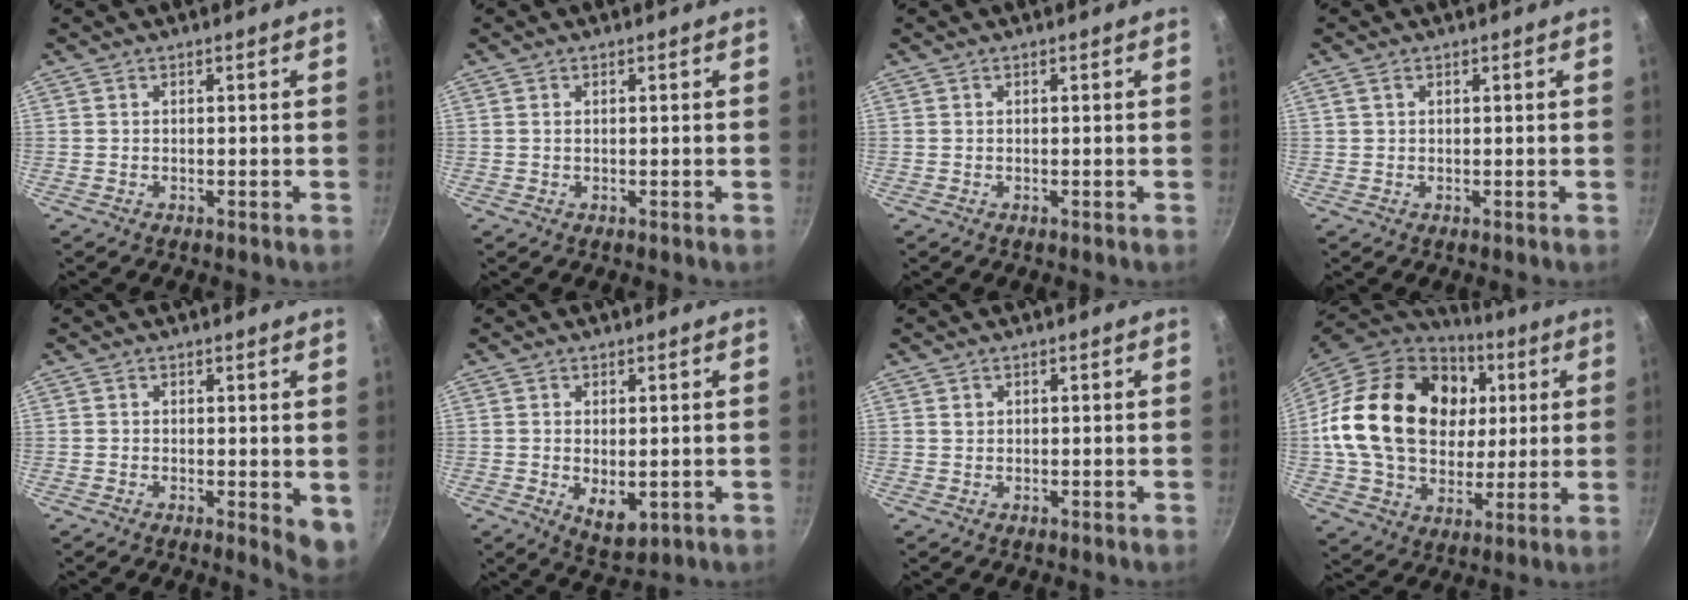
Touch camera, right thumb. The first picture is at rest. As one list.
[{"total": 0.6, "force": [0.2, 0.3, 0.4], "torque": [-0.009, 0.001, 0.002]}, {"total": 0.0}, {"total": 1.1, "force": [0.5, 0.7, 0.7], "torque": [-0.014, 0.002, 0.010]}, {"total": 4.3, "force": [-0.1, 2.1, 3.8], "torque": [-0.043, -0.010, -0.002]}, {"total": 5.7, "force": [-0.7, 3.1, 4.7], "torque": [-0.069, -0.016, 0.000]}, {"total": 0.9, "force": [0.4, 0.8, 0.3], "torque": [-0.001, 0.002, 0.006]}, {"total": 27.4, "force": [5.1, 20.3, 17.6], "torque": [-0.294, 0.011, 0.093]}]